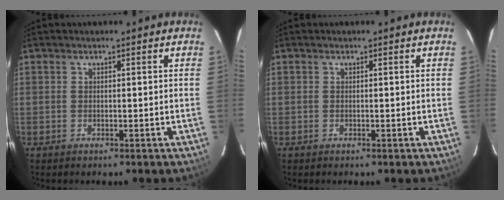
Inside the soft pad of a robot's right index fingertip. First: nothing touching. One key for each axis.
{"total": 0.0}